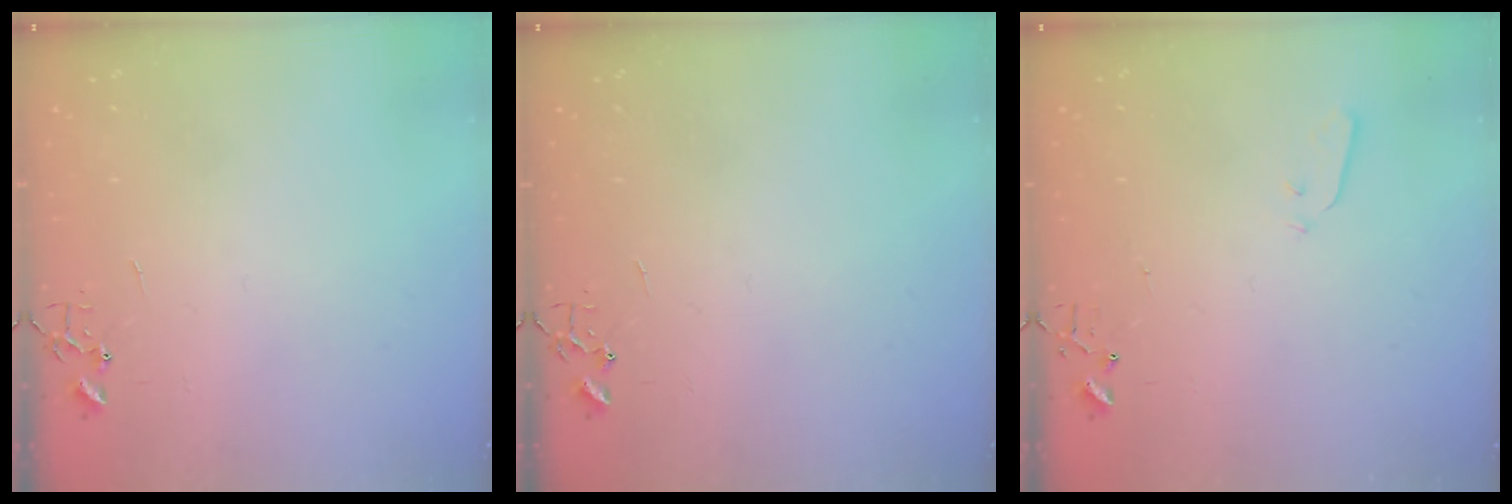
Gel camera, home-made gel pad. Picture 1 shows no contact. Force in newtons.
{"total": 0.0}
{"total": 2.9, "press": 2.8, "slide": 0.8}